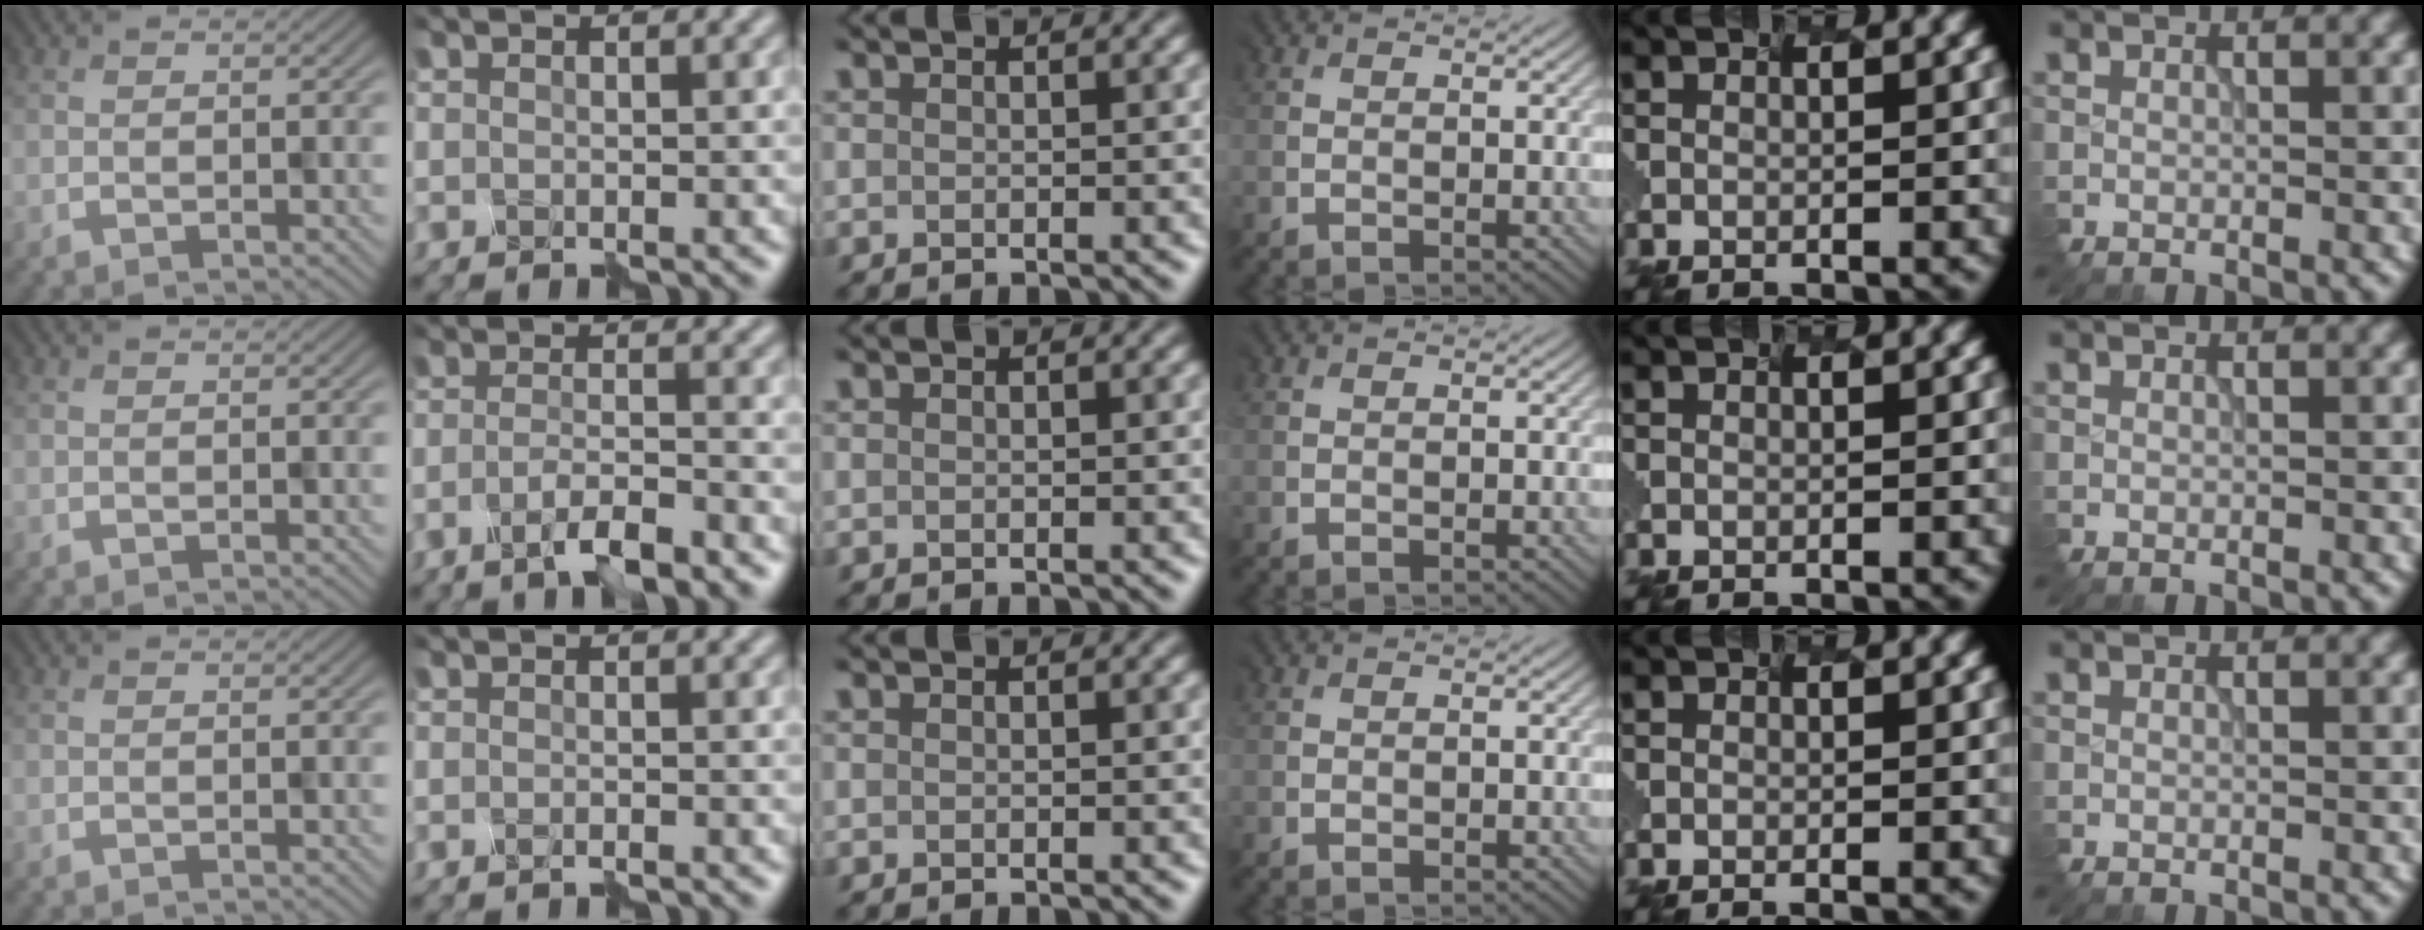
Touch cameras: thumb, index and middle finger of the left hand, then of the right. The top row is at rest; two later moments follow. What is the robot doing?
{"motion": "disassemble", "object": "puzzle pieces"}